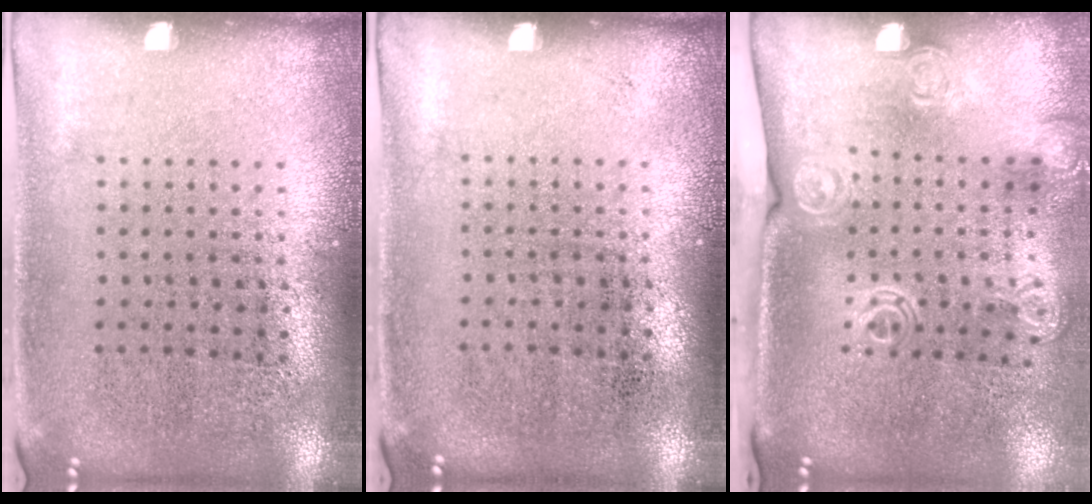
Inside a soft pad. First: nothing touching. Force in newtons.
{"total": 0.0}
{"total": 1.9, "press": 1.5, "slide": 1.3}